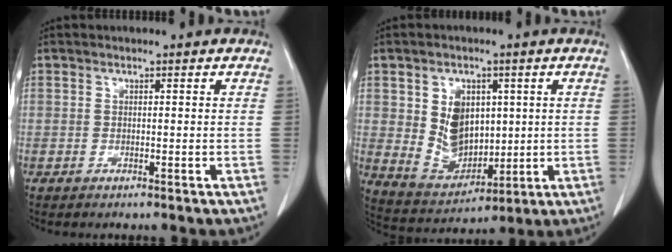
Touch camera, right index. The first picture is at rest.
{"total": 10.0, "force": [1.8, 7.2, 6.7], "torque": [-0.127, 0.011, 0.054]}